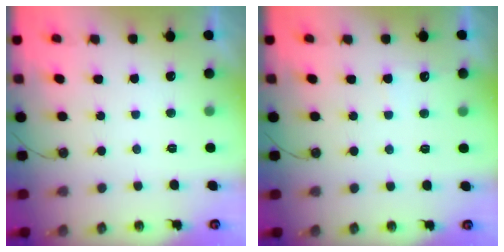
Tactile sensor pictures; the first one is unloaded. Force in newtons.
{"total": 4.4, "press": 4.4, "slide": 0.4}